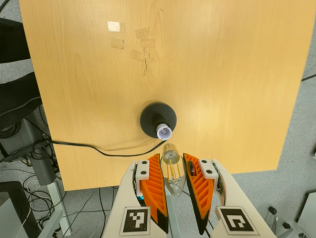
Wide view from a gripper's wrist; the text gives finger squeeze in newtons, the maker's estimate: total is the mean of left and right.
{"total": 12.9, "left": 14.2, "right": 11.7}